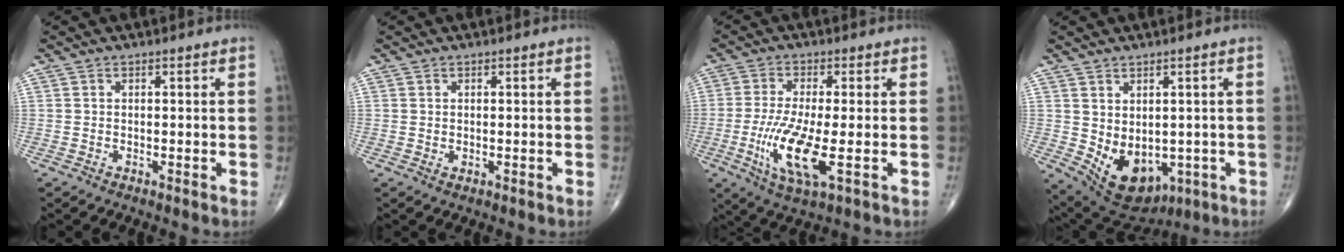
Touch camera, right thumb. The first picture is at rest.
{"total": 0.5, "force": [0.0, 0.4, 0.4], "torque": [-0.006, -0.003, 0.001]}
{"total": 11.0, "force": [-2.5, 2.7, 10.4], "torque": [-0.221, -0.017, -0.044]}
{"total": 11.4, "force": [-2.1, 7.7, 8.1], "torque": [-0.105, -0.004, -0.002]}